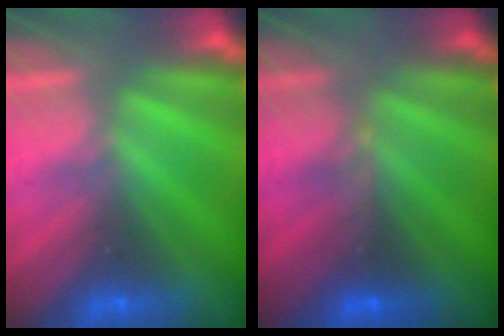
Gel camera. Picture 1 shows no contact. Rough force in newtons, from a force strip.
{"total": 3.0}